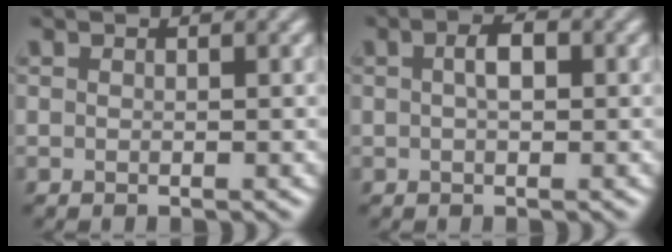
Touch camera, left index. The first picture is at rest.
{"total": 2.1, "force": [0.3, 1.0, 1.9], "torque": [-0.034, 0.005, 0.001]}